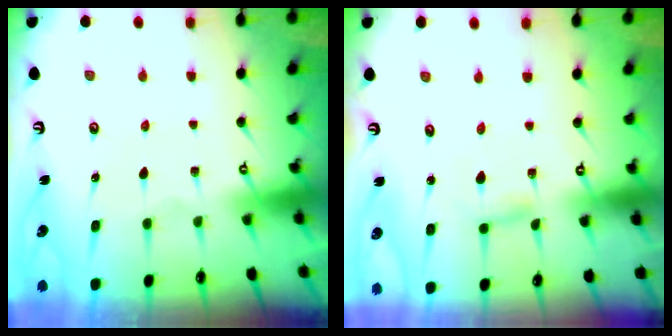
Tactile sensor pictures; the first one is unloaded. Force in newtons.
{"total": 2.3, "press": 2.3, "slide": 0.3}